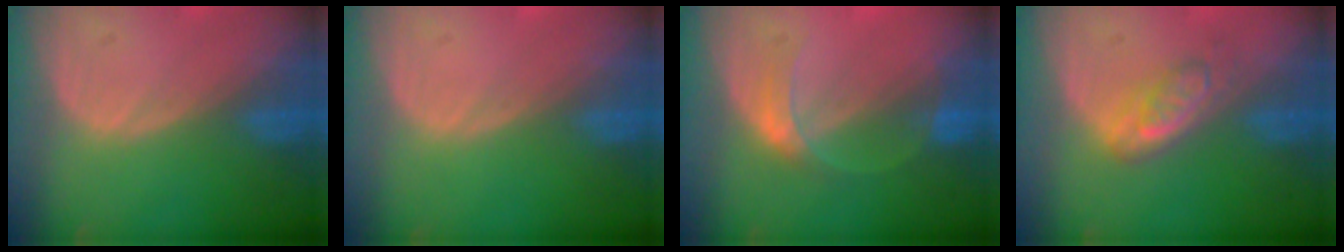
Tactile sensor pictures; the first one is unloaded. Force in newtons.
{"total": 0.0}
{"total": 3.7, "press": 3.6, "slide": 0.3}
{"total": 4.6, "press": 4.4, "slide": 1.3}